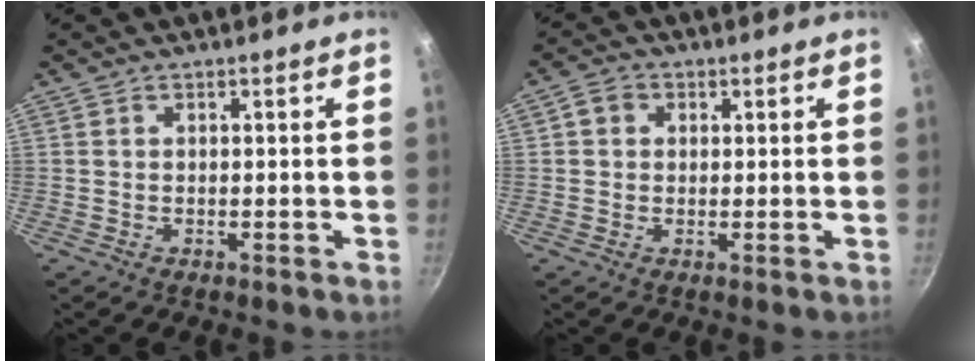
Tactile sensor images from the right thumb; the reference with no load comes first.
{"total": 3.4, "force": [0.8, 2.9, 1.6], "torque": [-0.019, 0.003, 0.005]}